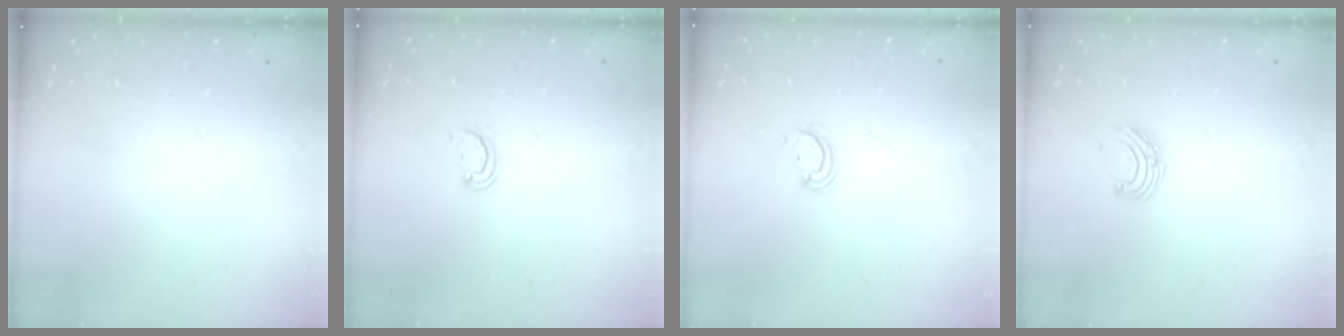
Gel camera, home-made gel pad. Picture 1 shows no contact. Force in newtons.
{"total": 2.5, "press": 2.5, "slide": 0.3}
{"total": 3.9, "press": 3.9, "slide": 0.4}
{"total": 7.3, "press": 7.3, "slide": 0.9}